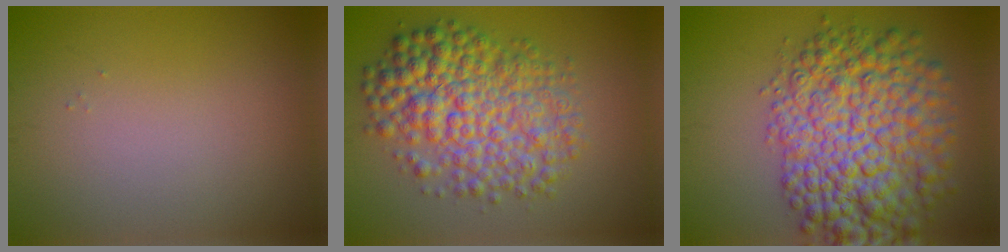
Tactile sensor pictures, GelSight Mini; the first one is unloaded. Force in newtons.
{"total": 8.2, "press": 8.2, "slide": 0.1}
{"total": 11.1, "press": 11.1, "slide": 0.3}